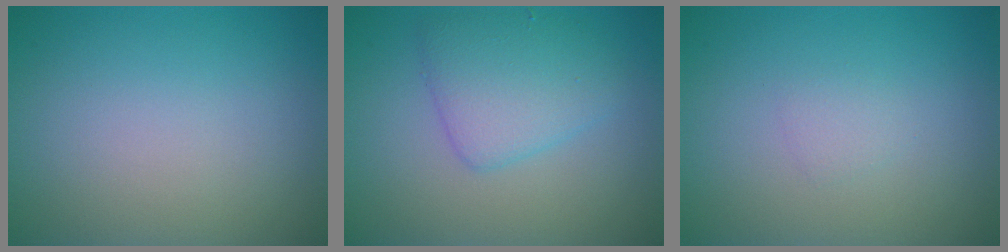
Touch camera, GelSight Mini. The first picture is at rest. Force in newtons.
{"total": 3.8, "press": 3.8, "slide": 0.2}
{"total": 0.8, "press": 0.8, "slide": 0.1}